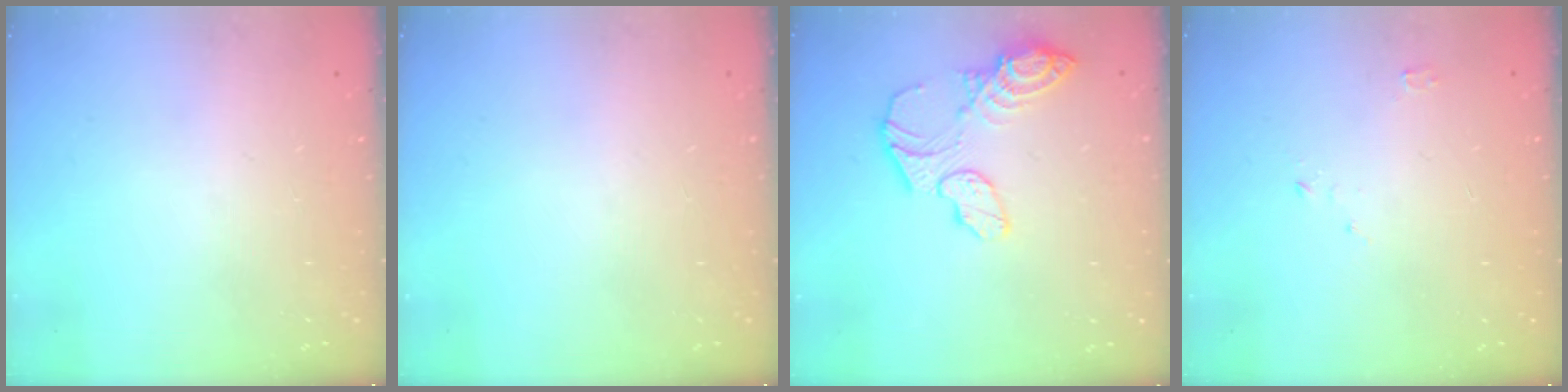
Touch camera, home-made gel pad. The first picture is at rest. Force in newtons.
{"total": 0.0}
{"total": 12.6, "press": 12.5, "slide": 1.1}
{"total": 2.5, "press": 2.5, "slide": 0.3}